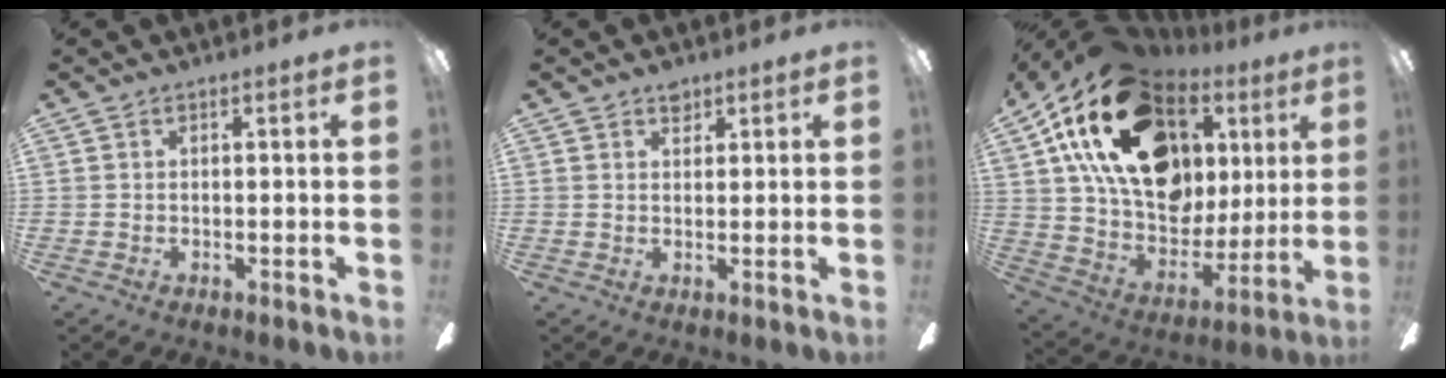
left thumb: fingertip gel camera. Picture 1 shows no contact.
{"total": 2.4, "force": [1.8, 1.4, 0.8], "torque": [-0.003, -0.006, 0.031]}
{"total": 26.8, "force": [12.3, 16.9, 16.7], "torque": [-0.313, -0.047, 0.230]}